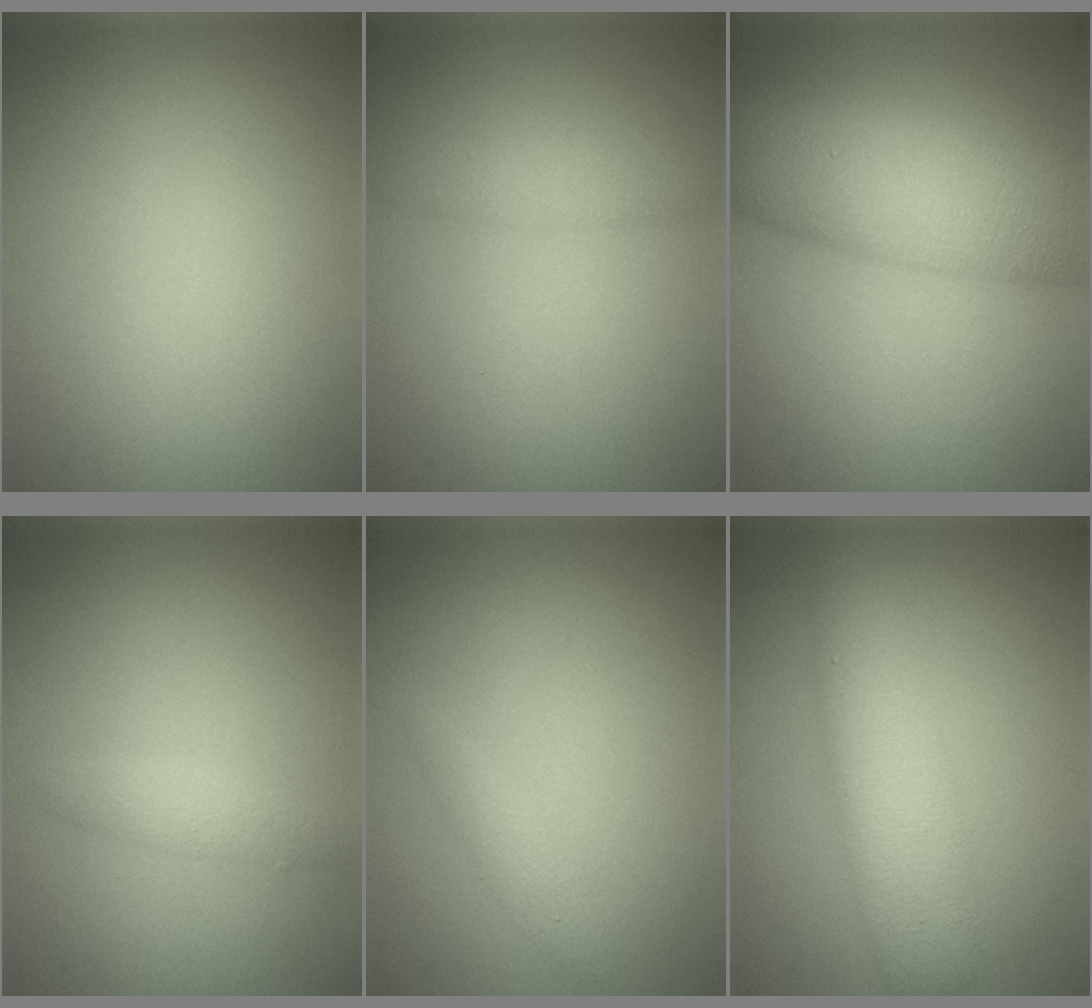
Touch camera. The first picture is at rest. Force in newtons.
{"total": 1.8, "press": 1.8, "slide": 0.1}
{"total": 8.9, "press": 8.9, "slide": 0.1}
{"total": 1.4, "press": 1.4, "slide": 0.0}
{"total": 0.8, "press": 0.8, "slide": 0.1}
{"total": 4.6, "press": 4.6, "slide": 0.1}